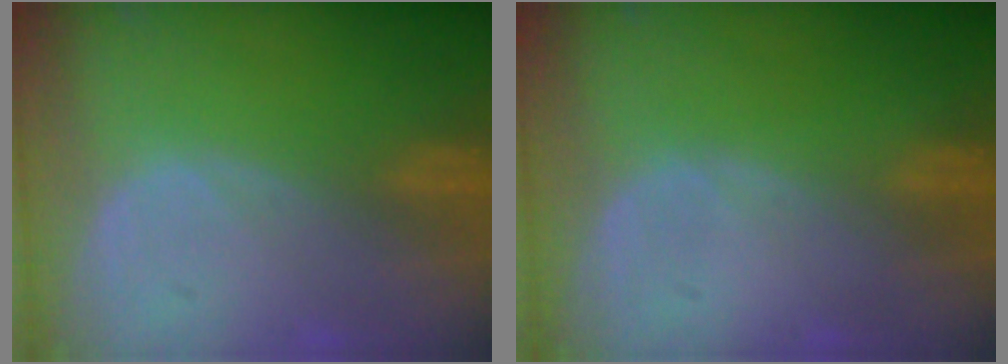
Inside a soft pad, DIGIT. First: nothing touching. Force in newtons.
{"total": 0.0}